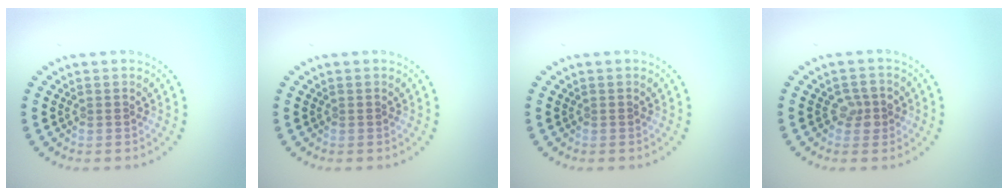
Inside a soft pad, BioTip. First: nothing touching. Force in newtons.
{"total": 0.0}
{"total": 0.0}
{"total": 1.9, "press": 1.9, "slide": 0.5}